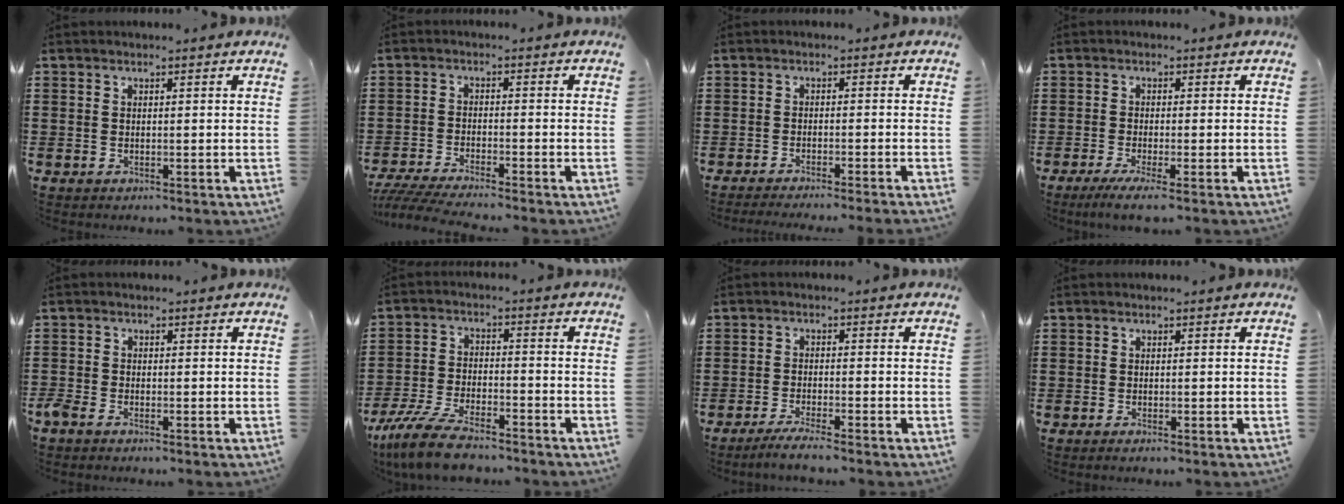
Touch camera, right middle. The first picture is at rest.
{"total": 3.7, "force": [-3.4, -0.1, 1.4], "torque": [-0.037, -0.011, -0.071]}
{"total": 1.6, "force": [-1.5, -0.4, 0.6], "torque": [-0.010, 0.001, -0.028]}
{"total": 2.4, "force": [-1.6, -0.2, 1.8], "torque": [-0.038, -0.010, -0.029]}
{"total": 1.3, "force": [-1.1, 0.4, 0.6], "torque": [-0.029, -0.006, -0.026]}
{"total": 8.0, "force": [-6.8, 1.6, 3.9], "torque": [-0.090, 0.004, -0.132]}
{"total": 2.7, "force": [-2.2, -0.2, 1.4], "torque": [-0.023, -0.001, -0.041]}
{"total": 0.0}